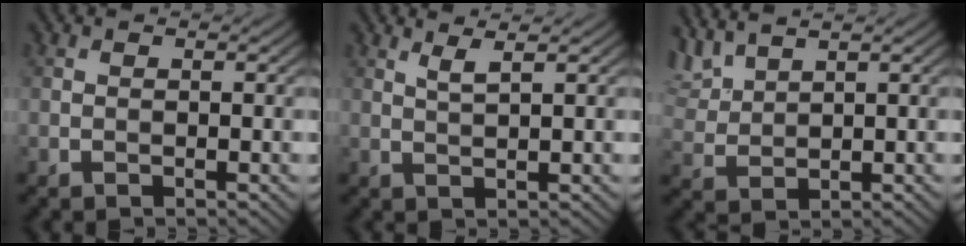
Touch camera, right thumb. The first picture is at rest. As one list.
[{"total": 2.0, "force": [1.4, 0.2, 1.4], "torque": [-0.031, 0.005, 0.028]}, {"total": 4.4, "force": [3.7, 1.0, 2.2], "torque": [-0.064, 0.012, 0.083]}]